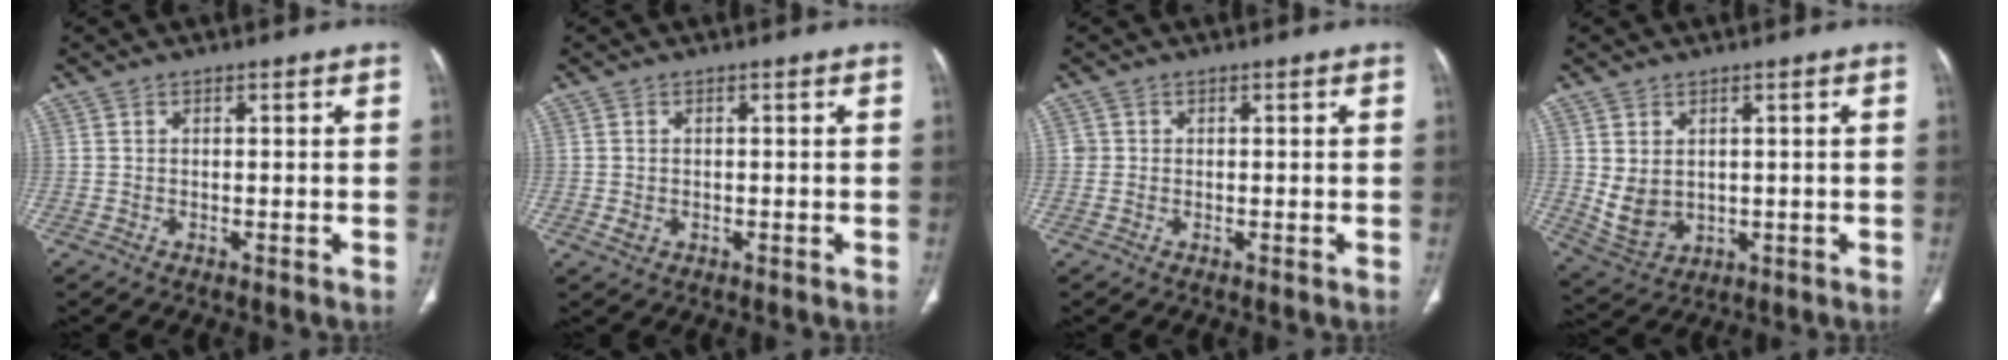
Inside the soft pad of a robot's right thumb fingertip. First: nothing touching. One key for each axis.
{"total": 1.5, "fx": -0.2, "fy": 1.3, "fz": 0.8, "tx": -0.018, "ty": 0.001, "tz": 0.001}
{"total": 1.0, "fx": 0.1, "fy": 1.0, "fz": 0.1, "tx": 0.005, "ty": 0.004, "tz": 0.001}
{"total": 6.7, "fx": 0.8, "fy": 5.0, "fz": 4.4, "tx": -0.076, "ty": -0.011, "tz": 0.041}